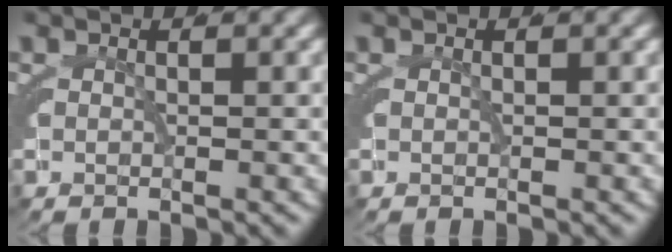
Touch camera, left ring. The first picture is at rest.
{"total": 0.0}